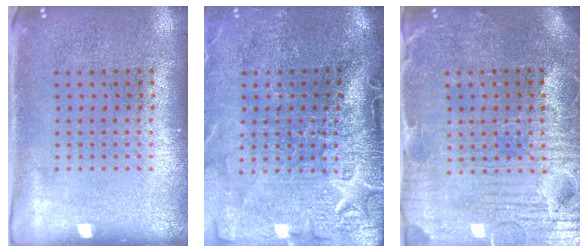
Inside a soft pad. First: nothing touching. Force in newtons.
{"total": 4.4, "press": 3.7, "slide": 2.5}
{"total": 4.0, "press": 3.8, "slide": 1.3}